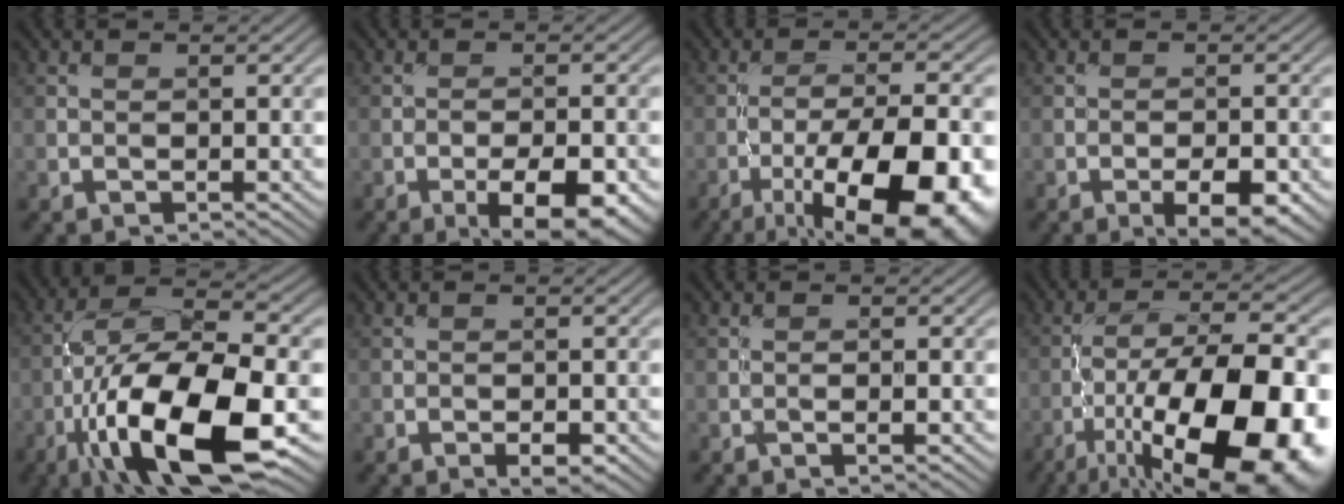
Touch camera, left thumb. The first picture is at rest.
{"total": 7.4, "force": [-3.7, 2.3, 6.0], "torque": [-0.092, -0.002, -0.051]}
{"total": 16.8, "force": [-8.2, 5.7, 13.4], "torque": [-0.205, -0.014, -0.121]}
{"total": 5.1, "force": [-2.5, 1.7, 4.1], "torque": [-0.061, 0.003, -0.034]}
{"total": 17.2, "force": [-6.8, 6.4, 14.4], "torque": [-0.270, -0.007, -0.125]}
{"total": 2.0, "force": [-1.0, 0.7, 1.5], "torque": [-0.023, 0.001, -0.018]}
{"total": 1.0, "force": [-0.2, 0.1, 1.0], "torque": [-0.018, 0.002, -0.005]}
{"total": 19.9, "force": [-8.8, 7.5, 16.2], "torque": [-0.260, -0.006, -0.138]}